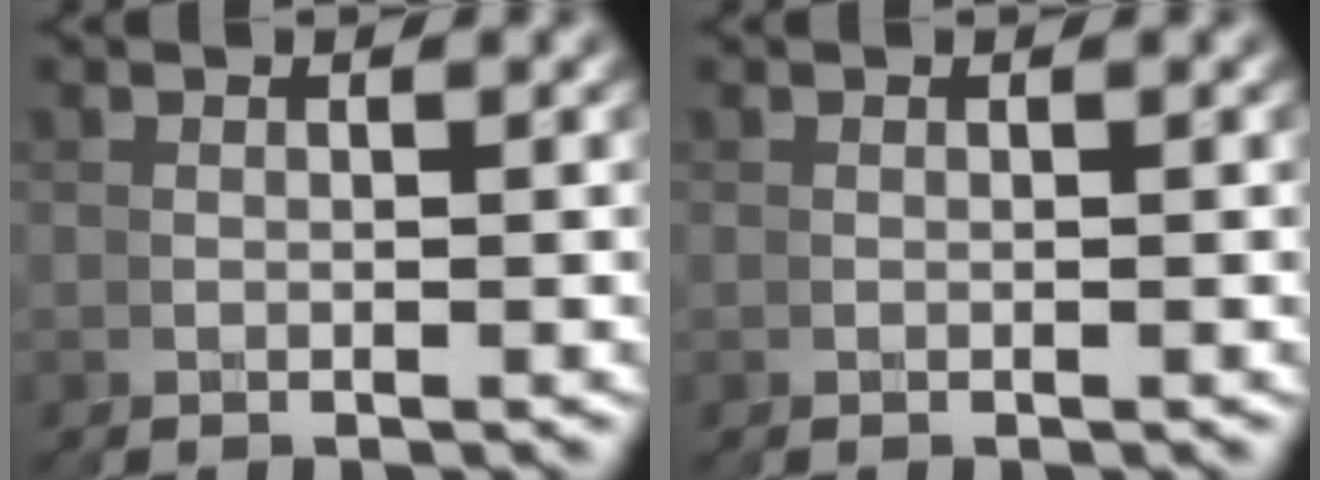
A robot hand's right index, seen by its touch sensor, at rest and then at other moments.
{"total": 0.0}